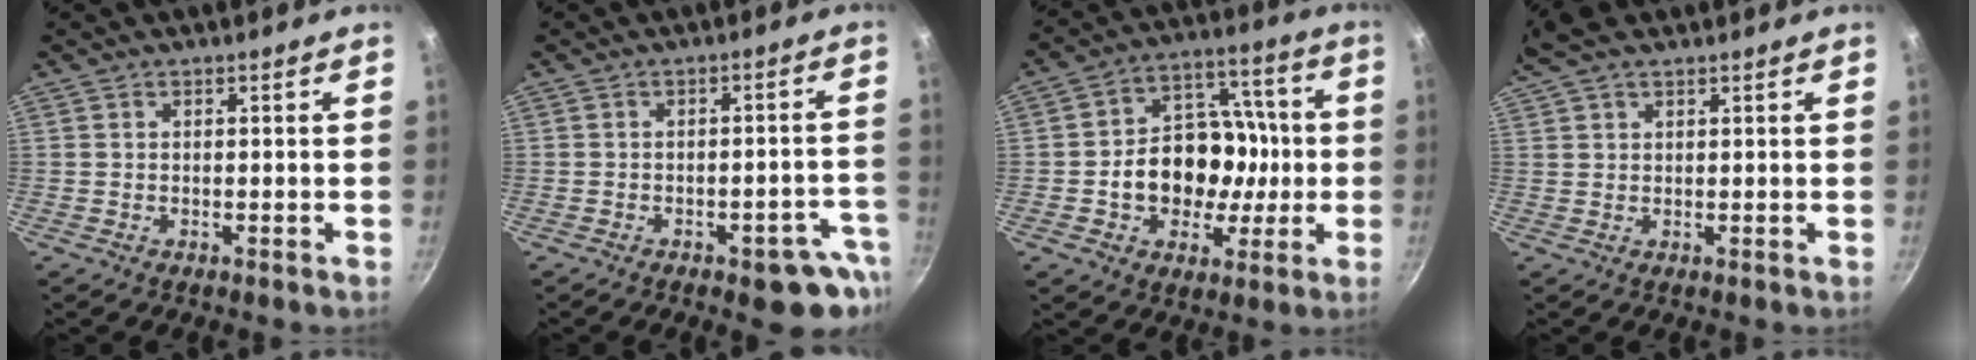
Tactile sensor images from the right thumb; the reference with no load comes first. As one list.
[{"total": 8.8, "force": [-4.8, 3.8, 6.4], "torque": [-0.028, 0.038, -0.052]}, {"total": 16.9, "force": [-2.0, 13.1, 10.5], "torque": [-0.128, 0.042, -0.032]}, {"total": 6.1, "force": [4.1, 2.6, 3.7], "torque": [-0.071, 0.015, 0.076]}]